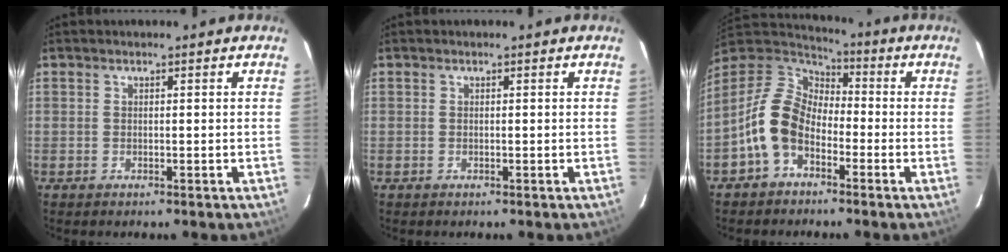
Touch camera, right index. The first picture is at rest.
{"total": 0.0}
{"total": 11.7, "force": [-4.6, 7.9, 7.3], "torque": [-0.155, 0.015, -0.097]}